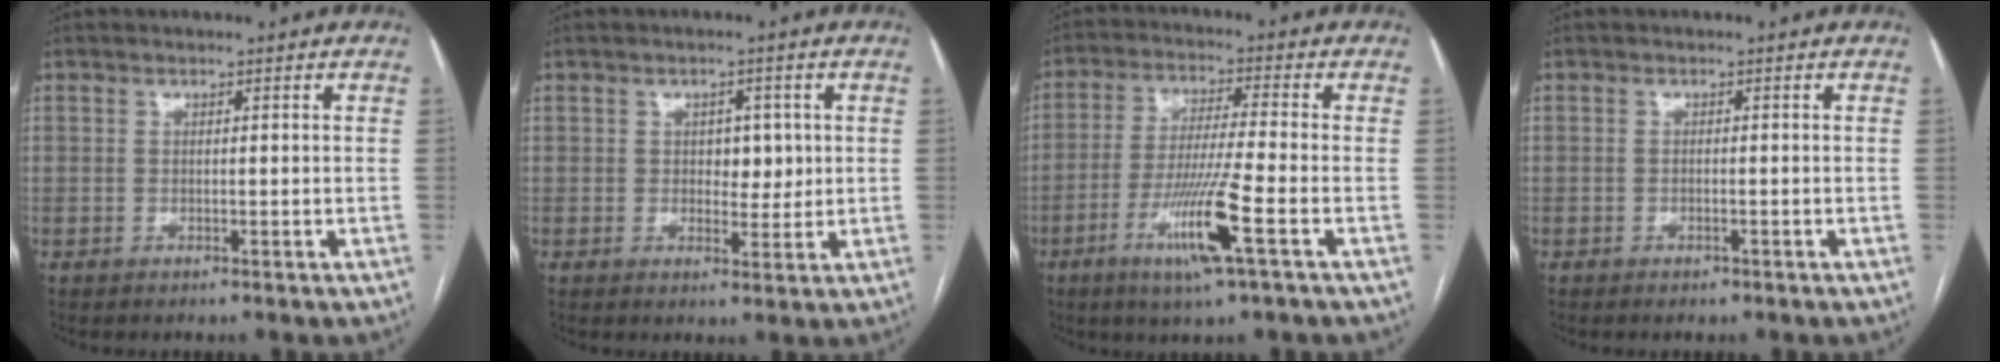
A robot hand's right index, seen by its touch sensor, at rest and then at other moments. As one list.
[{"total": 3.8, "force": [0.7, 2.4, 2.9], "torque": [-0.031, 0.000, 0.010]}, {"total": 10.5, "force": [-4.3, -0.7, 9.6], "torque": [-0.188, -0.018, -0.080]}, {"total": 0.8, "force": [-0.6, 0.4, 0.4], "torque": [-0.008, -0.002, -0.007]}]